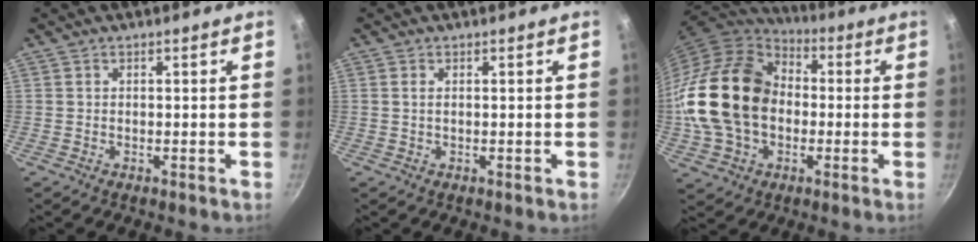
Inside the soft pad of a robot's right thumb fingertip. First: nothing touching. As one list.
[{"total": 0.9, "force": [0.2, 0.4, 0.7], "torque": [-0.014, 0.001, 0.002]}, {"total": 21.9, "force": [-0.9, 16.2, 14.8], "torque": [-0.261, 0.036, -0.019]}]